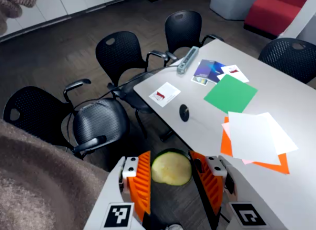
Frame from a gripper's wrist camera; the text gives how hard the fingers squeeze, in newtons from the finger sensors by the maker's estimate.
{"total": 4.8, "left": 4.4, "right": 5.1}